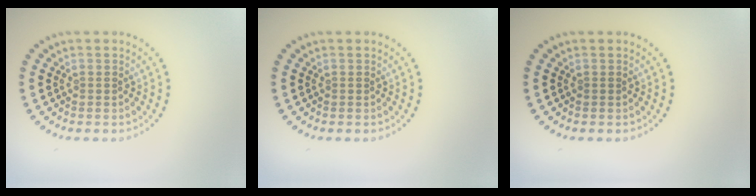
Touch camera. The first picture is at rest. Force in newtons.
{"total": 0.0}
{"total": 0.0}